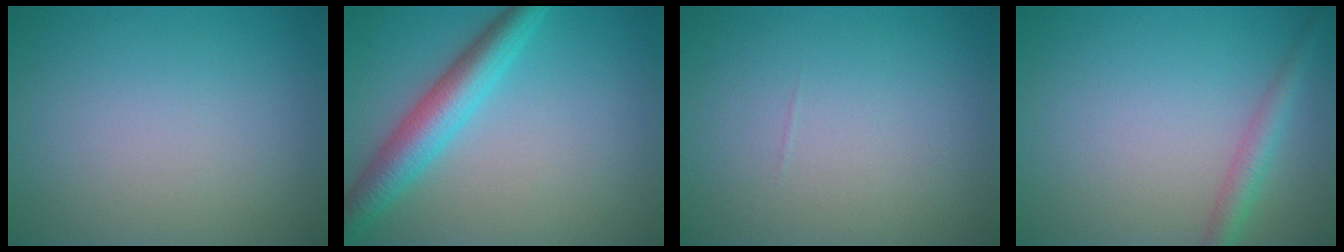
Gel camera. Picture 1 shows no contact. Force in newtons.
{"total": 5.2, "press": 5.2, "slide": 0.1}
{"total": 0.0}
{"total": 2.4, "press": 2.4, "slide": 0.1}